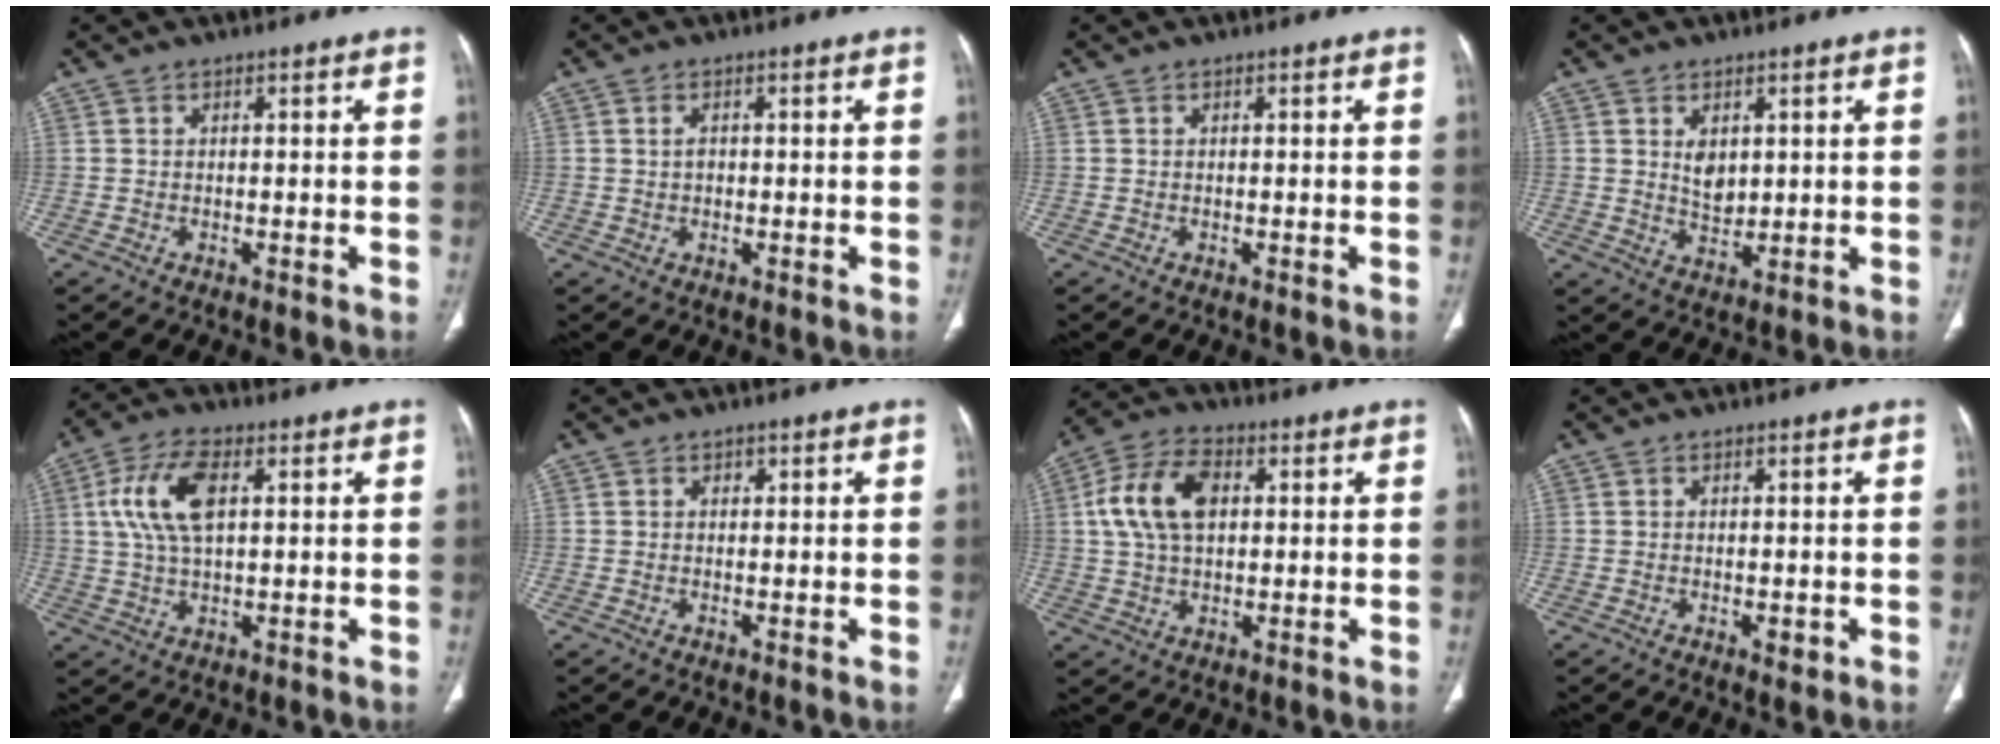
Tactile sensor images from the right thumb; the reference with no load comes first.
{"total": 1.5, "force": [0.2, 1.0, 1.0], "torque": [-0.018, 0.003, 0.006]}
{"total": 0.0}
{"total": 4.5, "force": [1.4, 3.0, 3.1], "torque": [-0.038, -0.015, 0.033]}
{"total": 10.7, "force": [2.7, 5.2, 9.0], "torque": [-0.186, 0.008, 0.050]}
{"total": 0.7, "force": [0.3, 0.6, 0.2], "torque": [0.002, 0.001, 0.003]}
{"total": 11.9, "force": [2.3, 7.4, 9.1], "torque": [-0.172, 0.016, 0.038]}
{"total": 1.6, "force": [-0.4, 0.9, 1.2], "torque": [-0.014, -0.002, -0.003]}